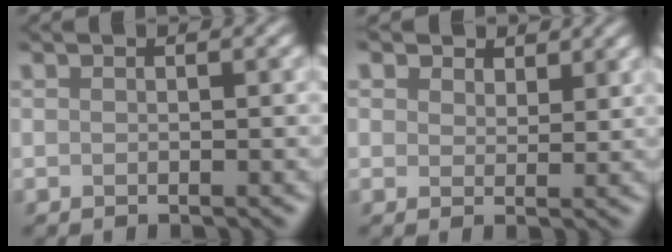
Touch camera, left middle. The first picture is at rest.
{"total": 1.5, "force": [1.0, 0.2, -1.1], "torque": [0.006, 0.003, 0.025]}